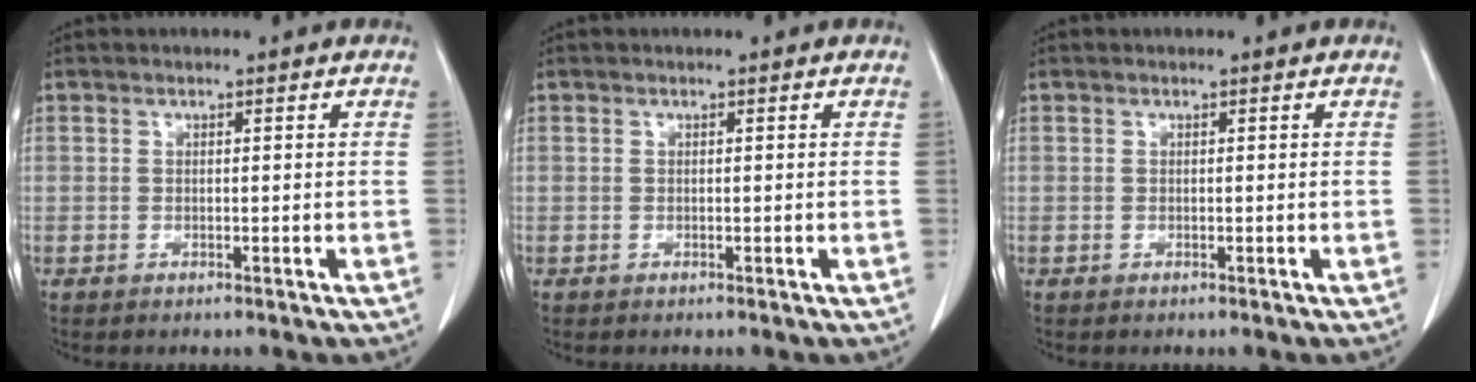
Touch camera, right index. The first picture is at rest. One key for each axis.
{"total": 0.0}
{"total": 0.0}